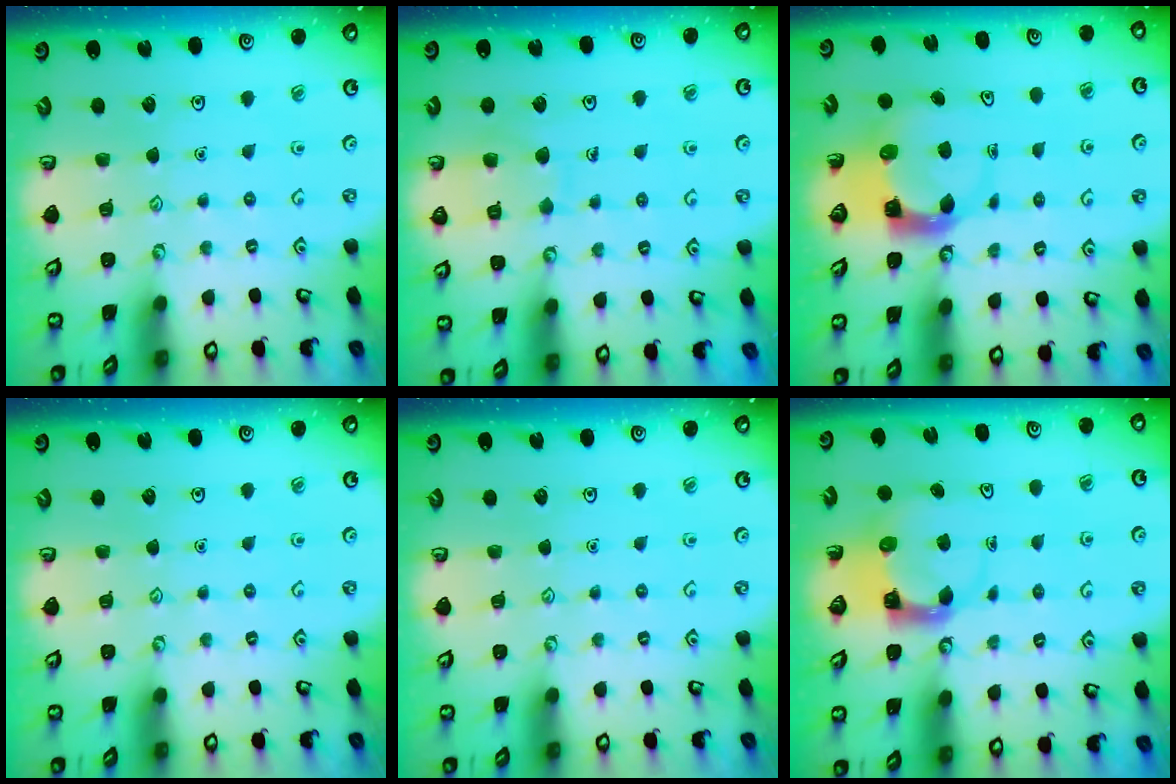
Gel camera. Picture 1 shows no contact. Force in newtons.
{"total": 7.8, "press": 7.8, "slide": 0.7}
{"total": 4.0, "press": 3.9, "slide": 0.6}
{"total": 0.0}
{"total": 0.0}
{"total": 3.6, "press": 3.6, "slide": 0.4}